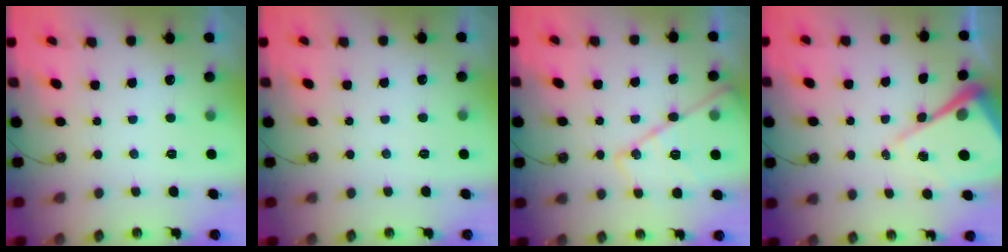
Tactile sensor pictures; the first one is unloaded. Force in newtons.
{"total": 2.8, "press": 2.8, "slide": 0.5}
{"total": 15.7, "press": 15.7, "slide": 1.3}
{"total": 12.6, "press": 12.5, "slide": 1.3}